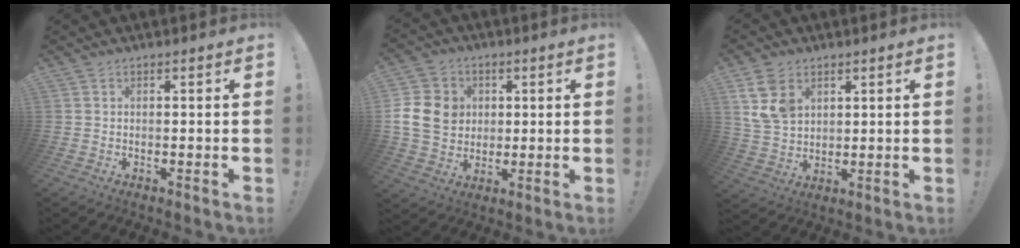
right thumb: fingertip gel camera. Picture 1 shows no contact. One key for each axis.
{"total": 14.1, "fx": 2.0, "fy": 12.1, "fz": 7.0, "tx": -0.120, "ty": -0.008, "tz": 0.044}
{"total": 10.0, "fx": 4.7, "fy": 7.1, "fz": 5.2, "tx": -0.095, "ty": -0.012, "tz": 0.096}